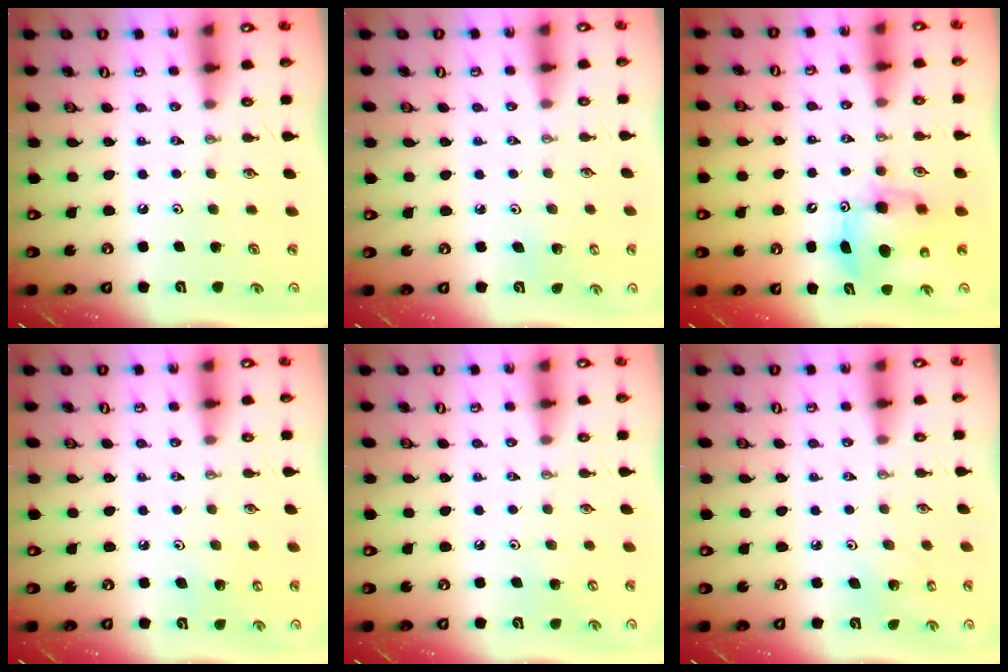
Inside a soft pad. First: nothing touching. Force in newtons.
{"total": 3.2, "press": 3.2, "slide": 0.2}
{"total": 8.2, "press": 8.2, "slide": 0.6}
{"total": 5.1, "press": 4.7, "slide": 2.0}
{"total": 5.0, "press": 5.0, "slide": 0.4}
{"total": 2.9, "press": 2.9, "slide": 0.2}